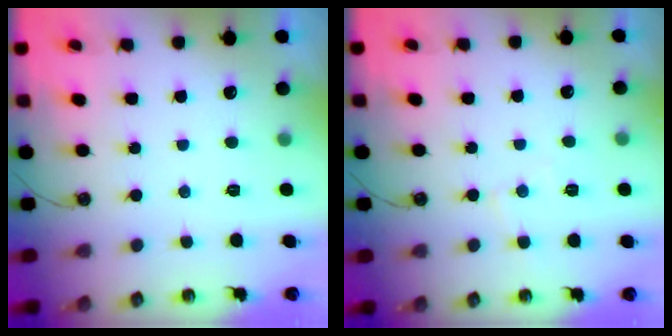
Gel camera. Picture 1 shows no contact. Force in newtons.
{"total": 4.4, "press": 4.3, "slide": 0.6}